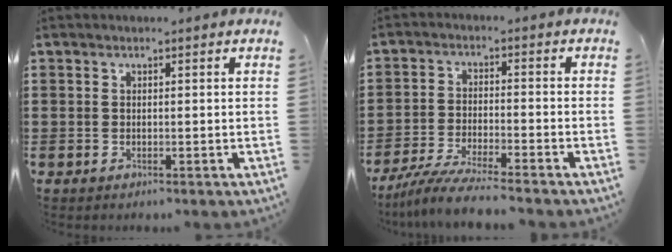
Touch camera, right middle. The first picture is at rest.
{"total": 6.2, "force": [-5.6, -0.3, 2.5], "torque": [-0.059, -0.021, -0.108]}